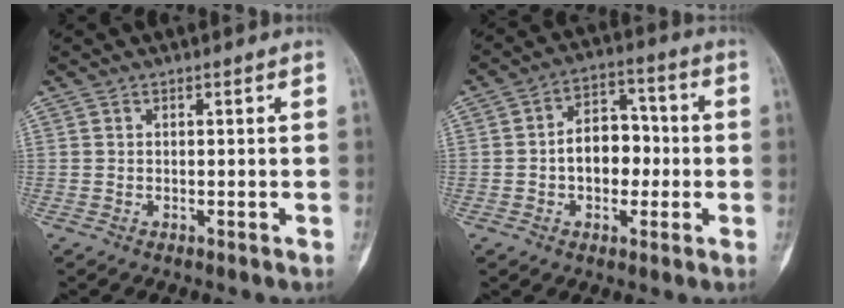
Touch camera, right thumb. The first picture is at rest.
{"total": 9.9, "force": [-0.9, 6.8, 7.1], "torque": [-0.073, 0.032, -0.023]}